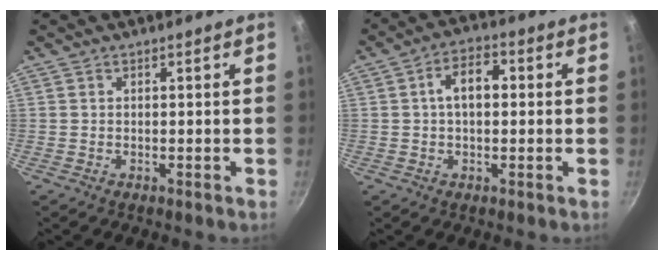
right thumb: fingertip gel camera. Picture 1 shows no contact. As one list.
[{"total": 6.3, "force": [0.8, 3.8, 5.0], "torque": [-0.063, 0.018, 0.004]}]